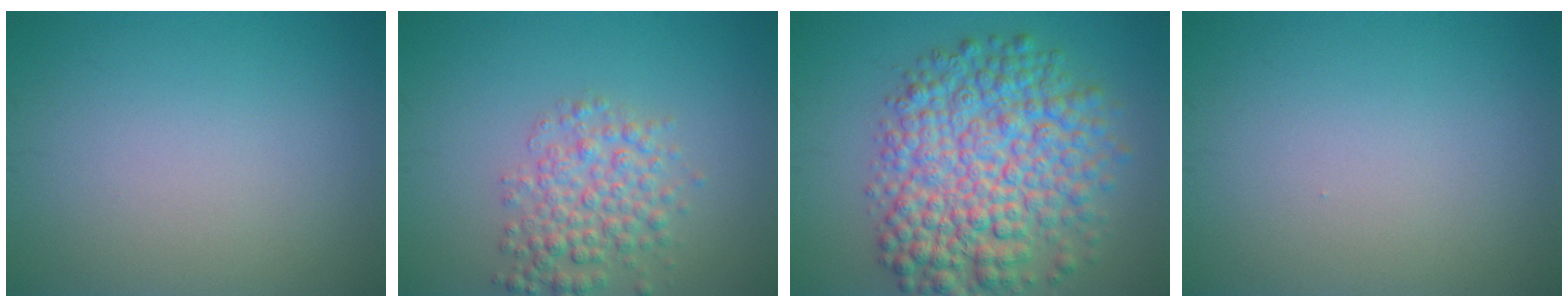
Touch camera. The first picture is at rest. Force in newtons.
{"total": 4.0, "press": 4.0, "slide": 0.1}
{"total": 10.2, "press": 10.2, "slide": 0.2}
{"total": 0.0}